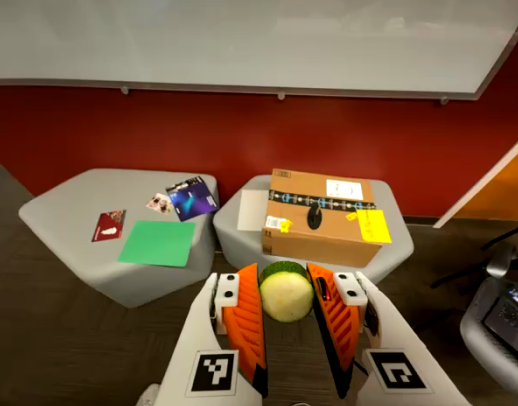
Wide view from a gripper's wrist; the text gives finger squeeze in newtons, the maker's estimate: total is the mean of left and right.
{"total": 11.8, "left": 11.8, "right": 11.7}